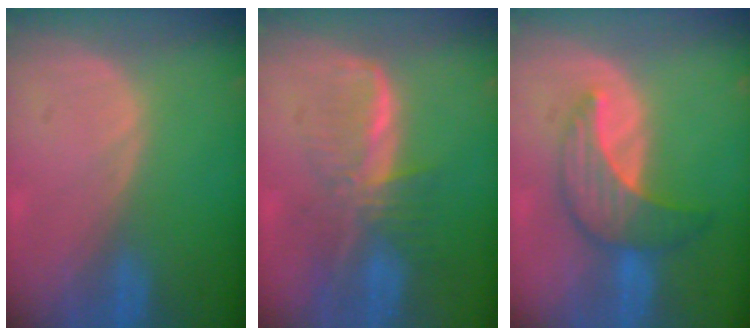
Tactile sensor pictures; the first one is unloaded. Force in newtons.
{"total": 7.6, "press": 6.7, "slide": 3.6}
{"total": 7.0, "press": 6.9, "slide": 1.0}